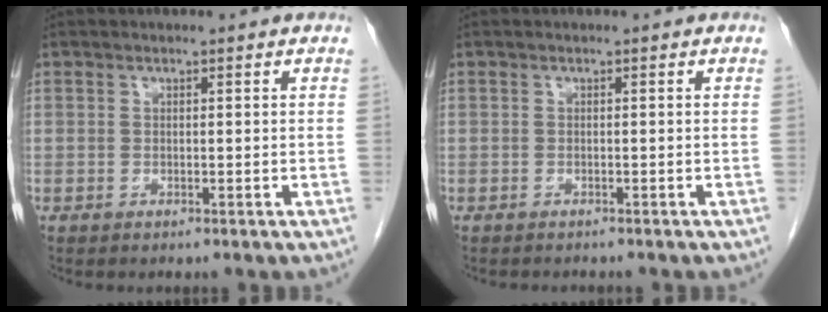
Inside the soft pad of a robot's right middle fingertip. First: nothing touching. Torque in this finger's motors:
{"motor_torque": [0.03, 0.00, -0.01, 0.00]}